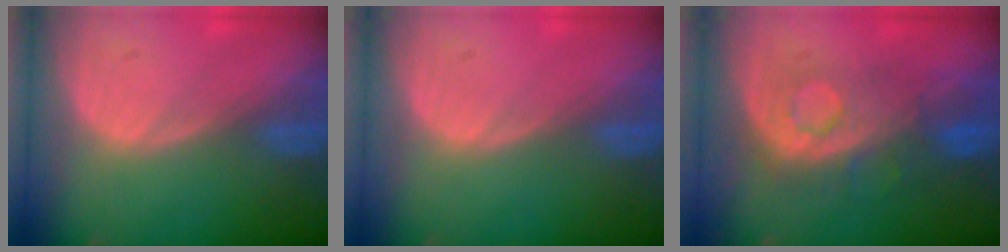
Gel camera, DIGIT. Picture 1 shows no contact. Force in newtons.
{"total": 0.0}
{"total": 7.8, "press": 7.8, "slide": 0.6}